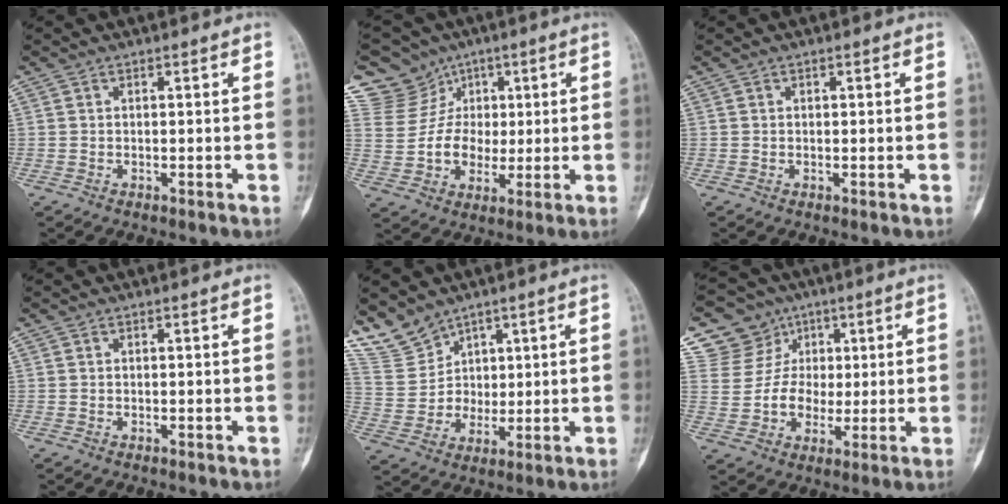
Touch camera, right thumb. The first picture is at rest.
{"total": 14.1, "force": [5.5, 12.8, 2.6], "torque": [-0.014, 0.006, 0.108]}
{"total": 0.0}
{"total": 0.0}
{"total": 9.1, "force": [6.8, 5.9, 1.1], "torque": [-0.001, -0.034, 0.151]}
{"total": 13.9, "force": [5.0, 12.6, 3.1], "torque": [-0.021, 0.014, 0.096]}